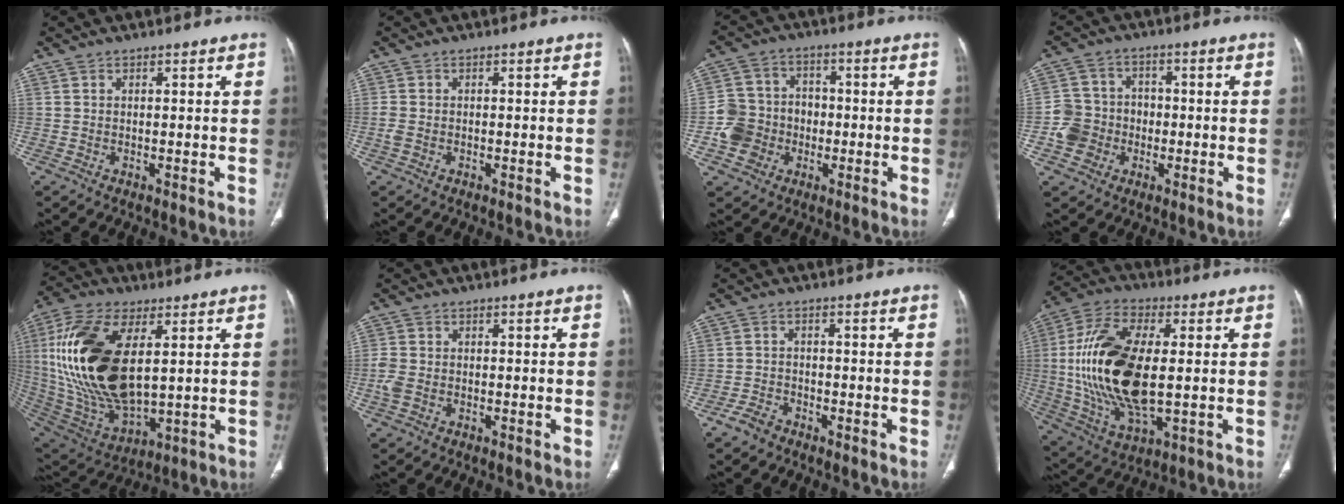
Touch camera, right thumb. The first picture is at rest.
{"total": 1.5, "force": [-0.5, 1.0, 1.0], "torque": [-0.030, -0.002, -0.011]}
{"total": 9.5, "force": [-2.6, 8.6, 3.1], "torque": [-0.029, 0.028, -0.049]}
{"total": 7.8, "force": [-2.2, 7.2, 2.0], "torque": [-0.010, 0.026, -0.042]}
{"total": 25.2, "force": [4.6, 12.6, 21.4], "torque": [-0.439, -0.024, 0.094]}
{"total": 2.9, "force": [-1.0, 2.0, 1.9], "torque": [-0.055, 0.001, -0.020]}
{"total": 3.2, "force": [-2.4, 1.7, 1.1], "torque": [-0.023, 0.014, -0.044]}
{"total": 22.0, "force": [0.6, 10.4, 19.4], "torque": [-0.402, -0.003, 0.015]}